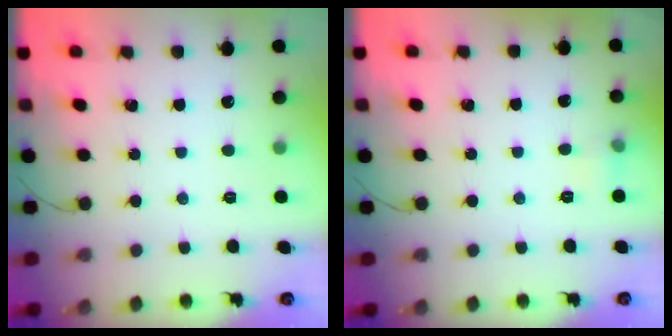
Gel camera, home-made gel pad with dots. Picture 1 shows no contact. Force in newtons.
{"total": 7.6, "press": 4.0, "slide": 6.5}